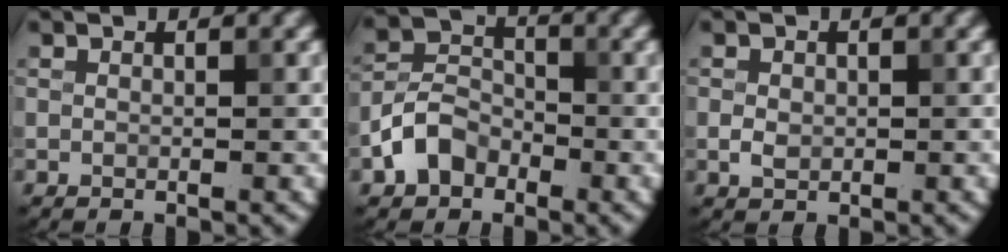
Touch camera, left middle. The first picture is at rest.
{"total": 3.9, "force": [-2.2, 2.8, 1.7], "torque": [-0.033, 0.007, -0.050]}
{"total": 1.4, "force": [-0.1, 1.1, 0.8], "torque": [-0.016, -0.002, -0.003]}